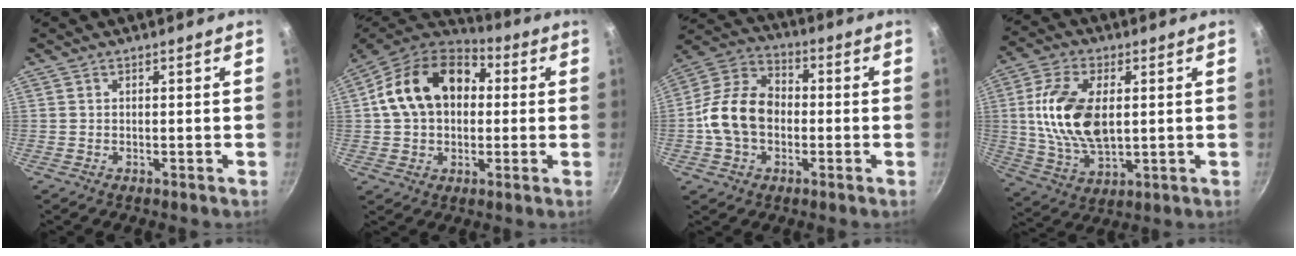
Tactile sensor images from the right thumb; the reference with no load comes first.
{"total": 18.5, "force": [2.9, 13.5, 12.3], "torque": [-0.189, 0.036, 0.034]}
{"total": 13.6, "force": [-1.6, 9.9, 9.2], "torque": [-0.140, 0.035, -0.048]}
{"total": 15.6, "force": [1.9, 8.7, 12.8], "torque": [-0.234, -0.004, 0.039]}